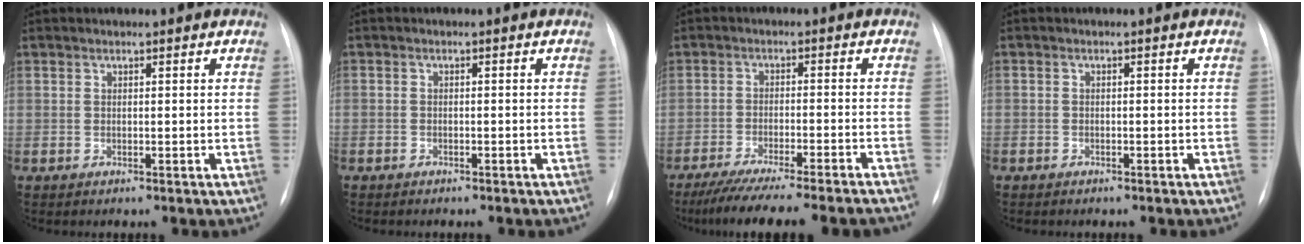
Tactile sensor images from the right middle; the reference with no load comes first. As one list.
[{"total": 1.7, "force": [-1.2, 1.1, 0.3], "torque": [-0.011, 0.002, -0.014]}, {"total": 17.9, "force": [-15.9, 0.3, 8.2], "torque": [-0.106, -0.036, -0.226]}, {"total": 1.4, "force": [-1.0, 1.0, 0.2], "torque": [-0.011, 0.003, -0.012]}]